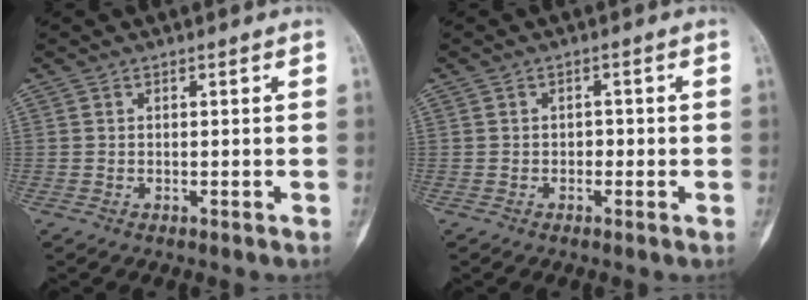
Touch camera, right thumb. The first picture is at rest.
{"total": 1.3, "force": [-0.3, 1.1, 0.8], "torque": [-0.004, 0.004, -0.008]}